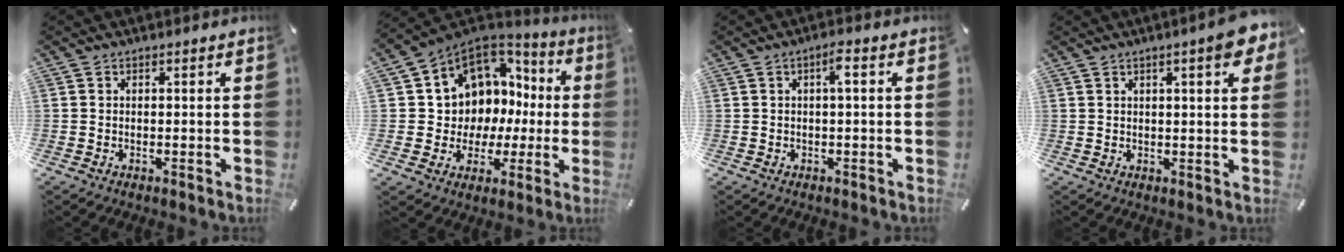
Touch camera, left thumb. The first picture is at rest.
{"total": 9.6, "force": [3.5, 8.7, 2.2], "torque": [-0.059, -0.048, 0.075]}
{"total": 2.9, "force": [0.2, 0.5, 2.9], "torque": [-0.058, 0.007, 0.000]}
{"total": 6.6, "force": [3.1, 1.3, 5.7], "torque": [-0.087, -0.006, 0.049]}